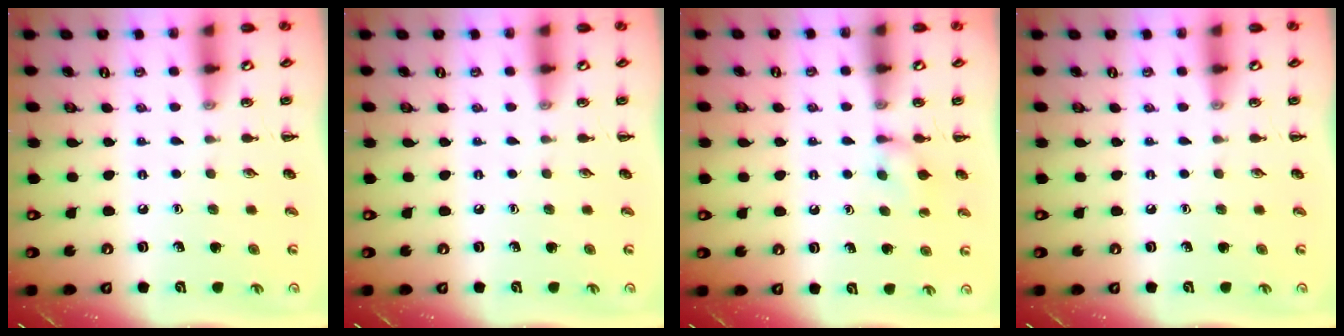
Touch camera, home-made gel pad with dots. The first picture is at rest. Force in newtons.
{"total": 0.0}
{"total": 5.9, "press": 5.6, "slide": 1.6}
{"total": 0.0}